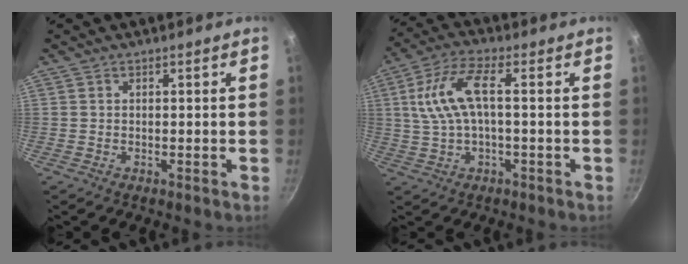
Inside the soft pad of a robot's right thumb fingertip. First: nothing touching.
{"total": 10.0, "force": [0.6, 3.7, 9.2], "torque": [-0.196, 0.019, 0.011]}